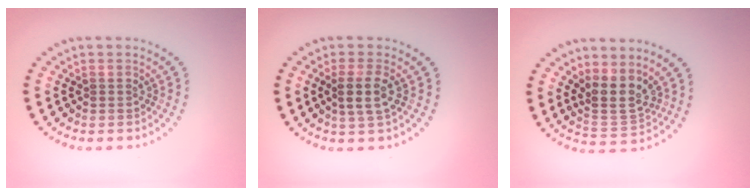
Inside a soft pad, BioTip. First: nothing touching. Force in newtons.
{"total": 2.6, "press": 2.3, "slide": 1.3}
{"total": 3.2, "press": 2.4, "slide": 2.1}